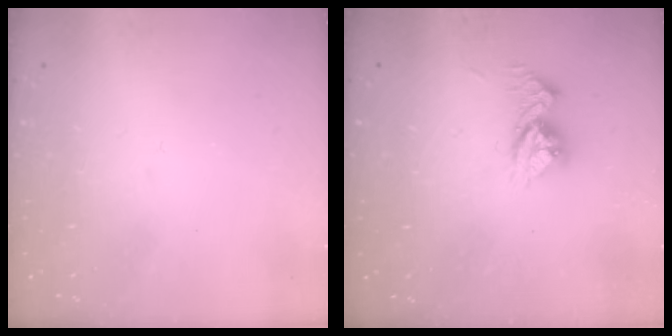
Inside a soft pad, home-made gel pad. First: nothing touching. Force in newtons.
{"total": 10.2, "press": 10.1, "slide": 1.0}